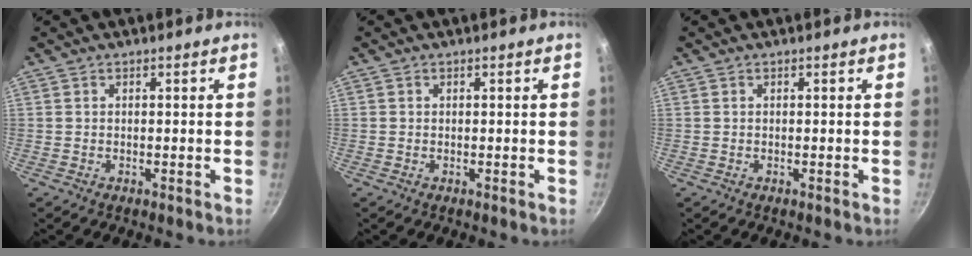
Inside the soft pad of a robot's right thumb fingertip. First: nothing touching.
{"total": 0.0}
{"total": 0.0}